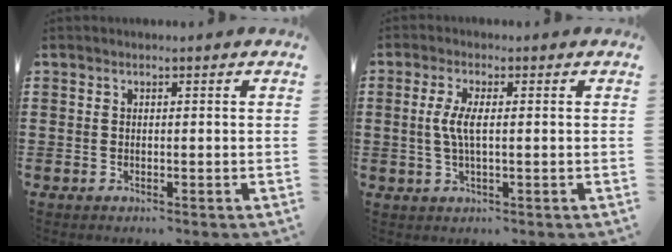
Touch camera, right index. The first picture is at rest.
{"total": 3.9, "force": [0.1, 0.9, 3.8], "torque": [-0.091, -0.009, -0.007]}